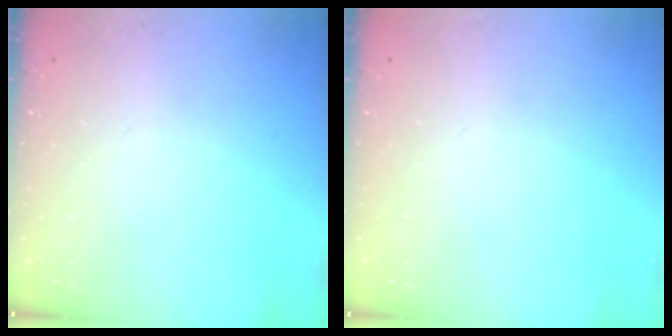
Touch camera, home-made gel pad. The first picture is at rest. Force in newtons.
{"total": 0.0}